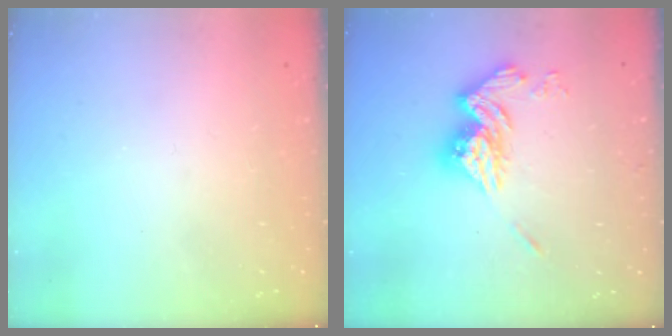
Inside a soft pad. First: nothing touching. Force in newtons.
{"total": 14.3, "press": 14.3, "slide": 1.3}